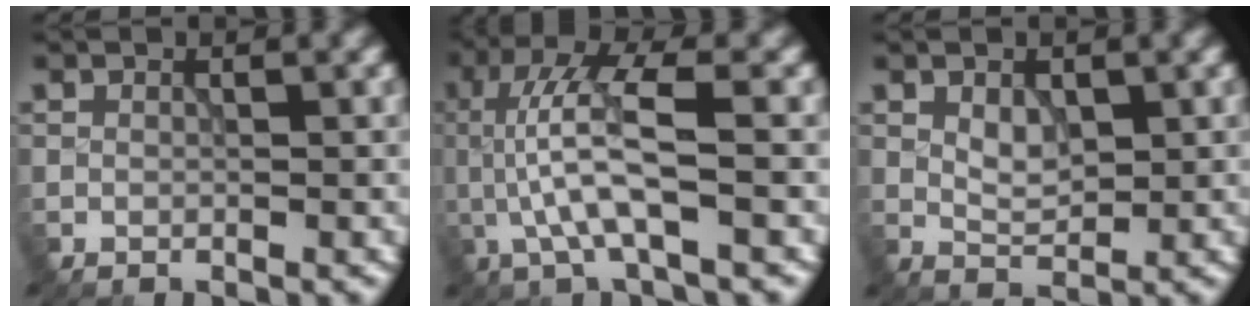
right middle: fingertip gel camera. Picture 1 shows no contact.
{"total": 6.5, "force": [-0.6, 1.7, 6.2], "torque": [-0.129, 0.015, -0.013]}
{"total": 2.1, "force": [0.6, 1.4, 1.5], "torque": [-0.027, -0.001, 0.012]}